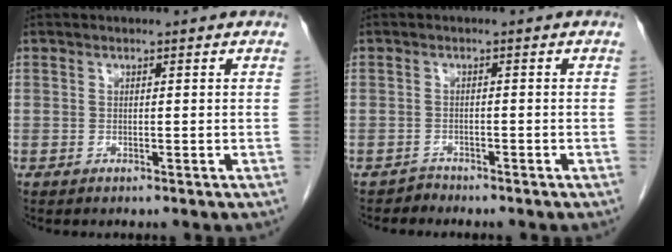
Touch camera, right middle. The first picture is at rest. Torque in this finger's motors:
{"motor_torque": [-0.56, -0.15, -0.02, -0.02]}